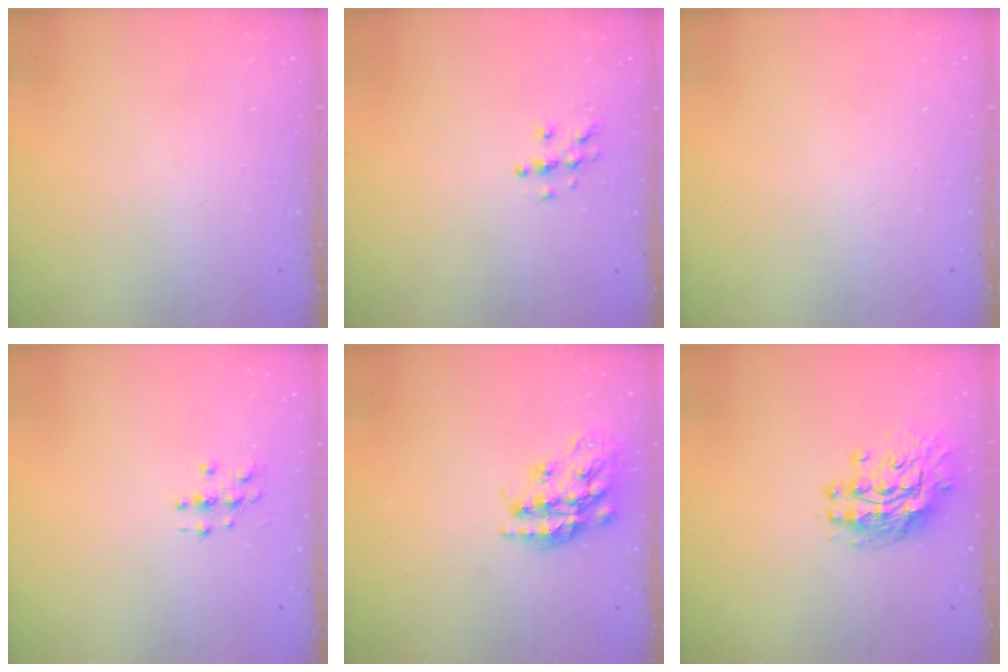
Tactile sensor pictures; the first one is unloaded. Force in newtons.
{"total": 5.6, "press": 5.6, "slide": 0.2}
{"total": 0.0}
{"total": 2.8, "press": 2.8, "slide": 0.3}
{"total": 17.8, "press": 17.7, "slide": 1.3}
{"total": 12.5, "press": 12.4, "slide": 1.0}